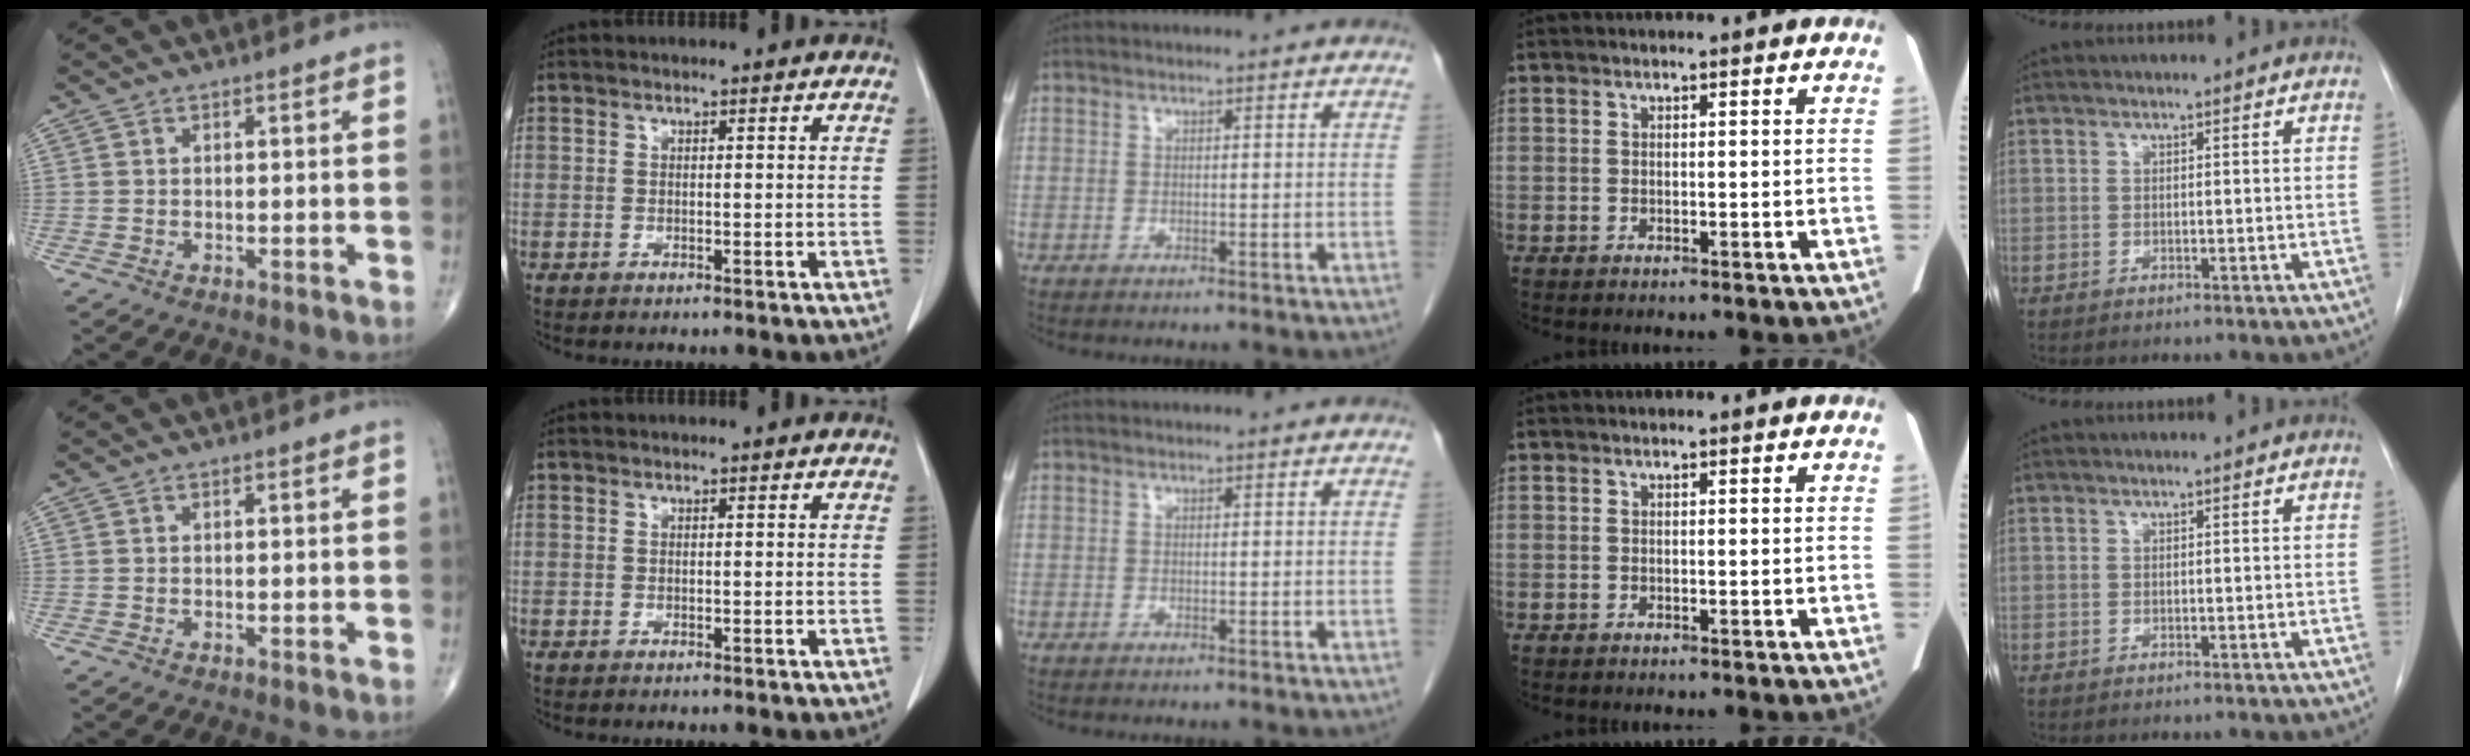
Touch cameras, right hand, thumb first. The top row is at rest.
{}